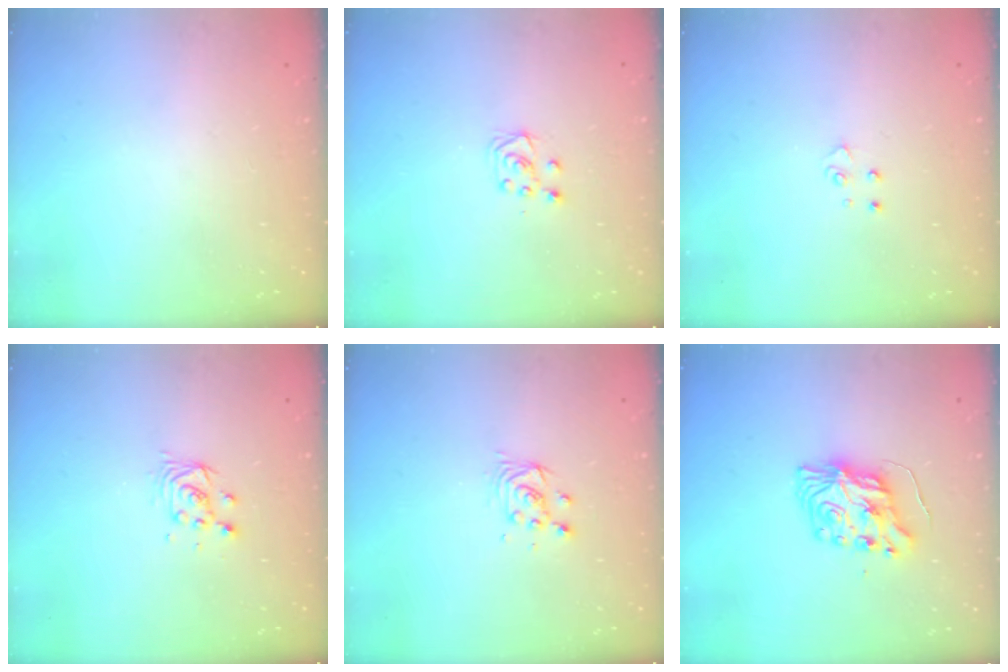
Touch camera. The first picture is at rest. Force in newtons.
{"total": 5.1, "press": 5.1, "slide": 0.4}
{"total": 4.0, "press": 4.0, "slide": 0.4}
{"total": 4.1, "press": 4.1, "slide": 0.3}
{"total": 3.9, "press": 3.9, "slide": 0.3}
{"total": 8.2, "press": 8.2, "slide": 0.6}